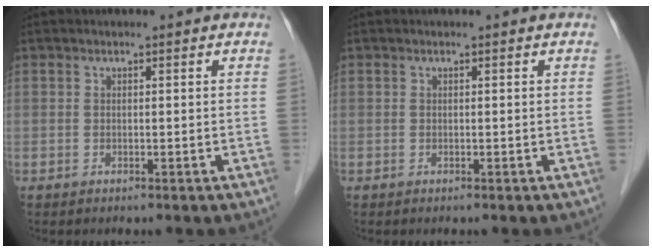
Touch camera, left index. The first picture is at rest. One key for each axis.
{"total": 0.0}